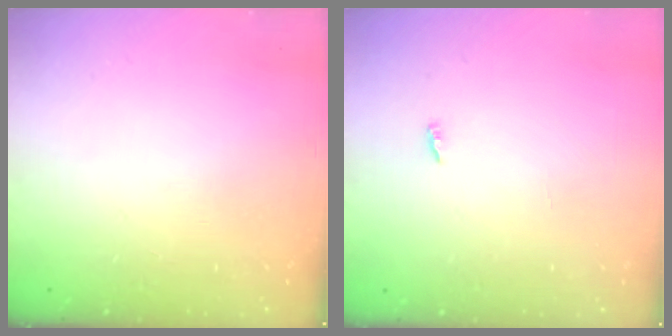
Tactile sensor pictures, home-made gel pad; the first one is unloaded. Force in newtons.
{"total": 1.9, "press": 1.9, "slide": 0.2}